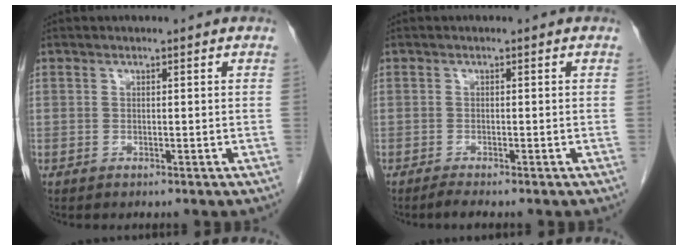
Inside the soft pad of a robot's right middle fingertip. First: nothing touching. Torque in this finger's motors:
{"motor_torque": [0.09, -0.06, 0.01, 0.00]}